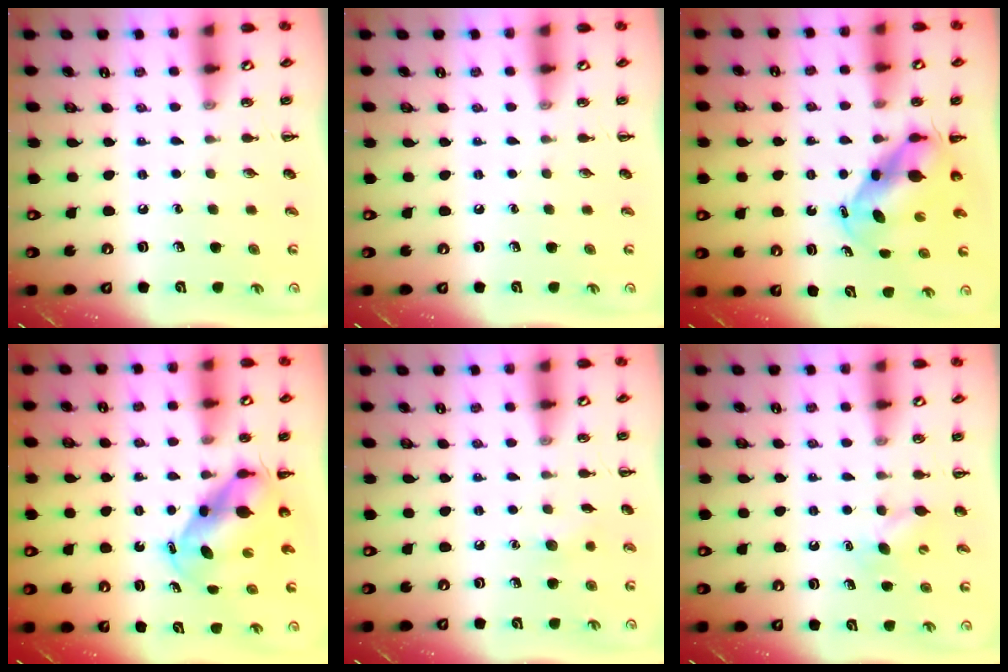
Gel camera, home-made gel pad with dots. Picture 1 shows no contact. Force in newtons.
{"total": 0.0}
{"total": 6.5, "press": 6.4, "slide": 1.2}
{"total": 6.5, "press": 6.4, "slide": 1.2}
{"total": 4.8, "press": 4.6, "slide": 1.4}
{"total": 5.1, "press": 4.8, "slide": 1.5}